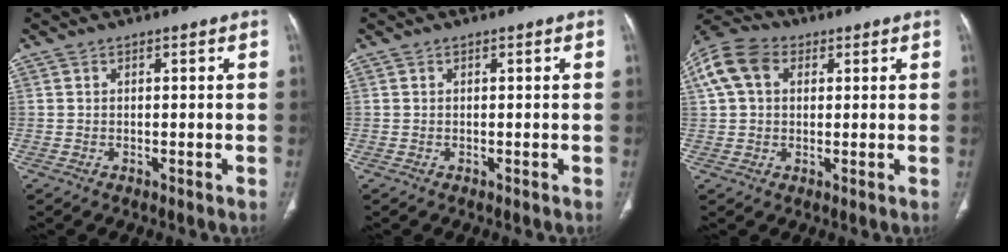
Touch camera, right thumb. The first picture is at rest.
{"total": 0.0}
{"total": 10.7, "force": [3.3, 7.7, 6.6], "torque": [-0.136, 0.025, 0.056]}